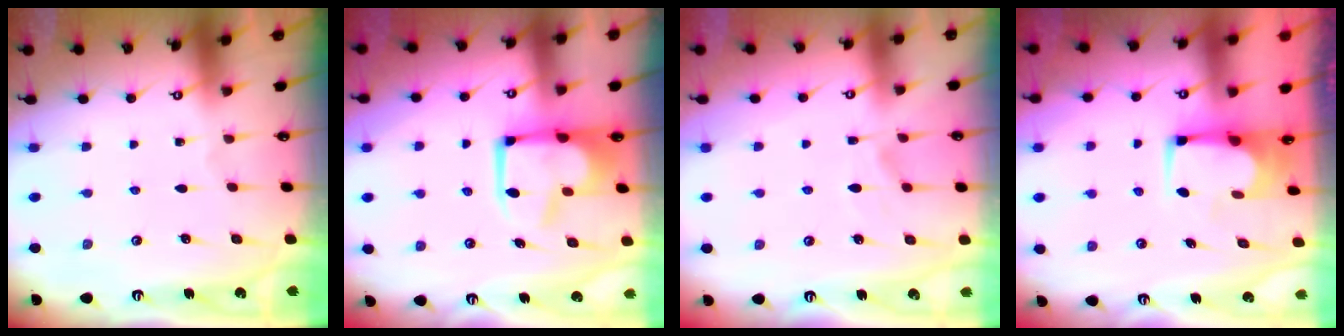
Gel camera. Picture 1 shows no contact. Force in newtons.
{"total": 7.6, "press": 7.6, "slide": 0.7}
{"total": 1.4, "press": 0.7, "slide": 1.2}
{"total": 2.9, "press": 2.9, "slide": 0.2}